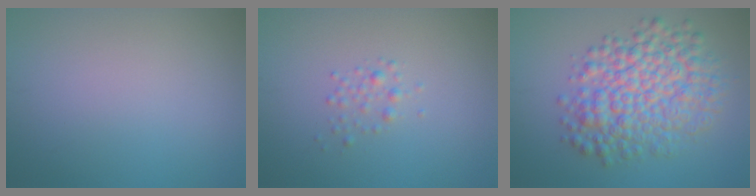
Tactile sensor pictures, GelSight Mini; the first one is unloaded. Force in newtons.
{"total": 1.2, "press": 1.2, "slide": 0.0}
{"total": 8.2, "press": 8.2, "slide": 0.1}